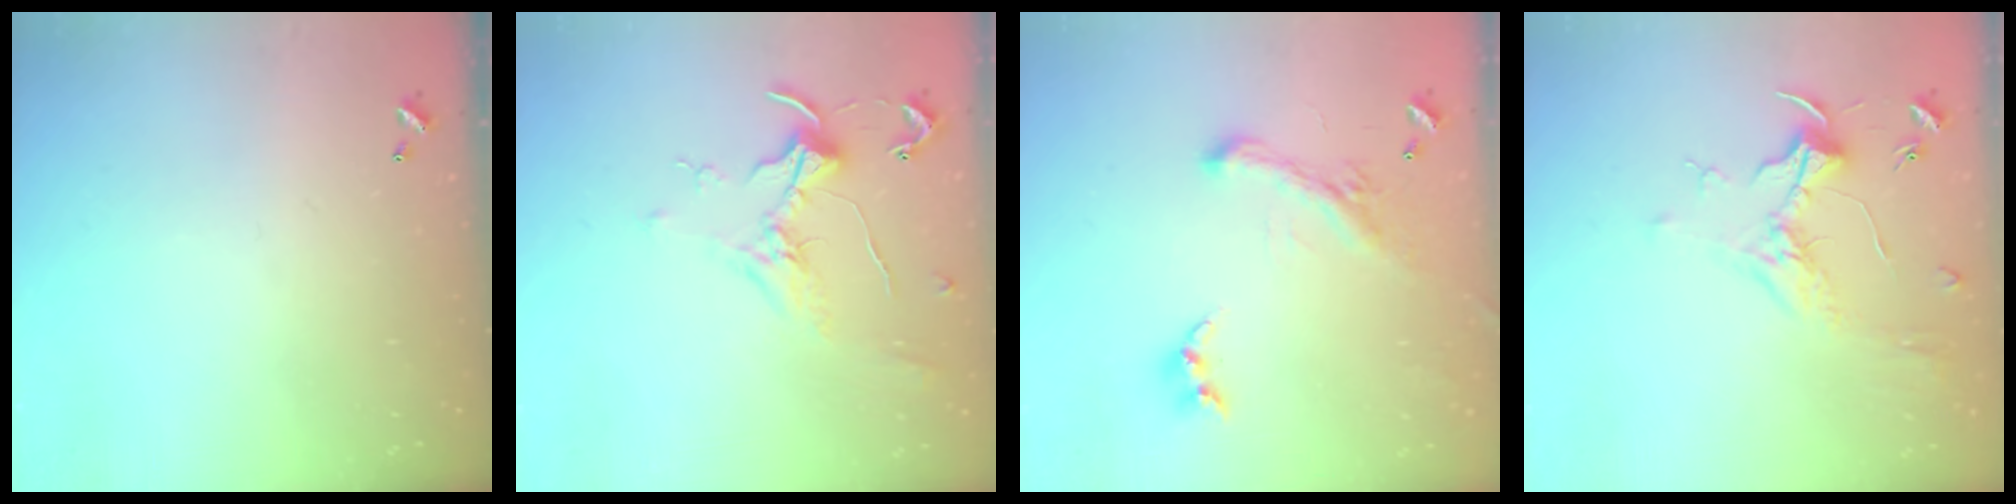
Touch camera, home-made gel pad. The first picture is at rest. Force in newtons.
{"total": 0.7, "press": 0.3, "slide": 0.7}
{"total": 2.5, "press": 2.0, "slide": 1.4}
{"total": 1.8, "press": 1.6, "slide": 0.8}